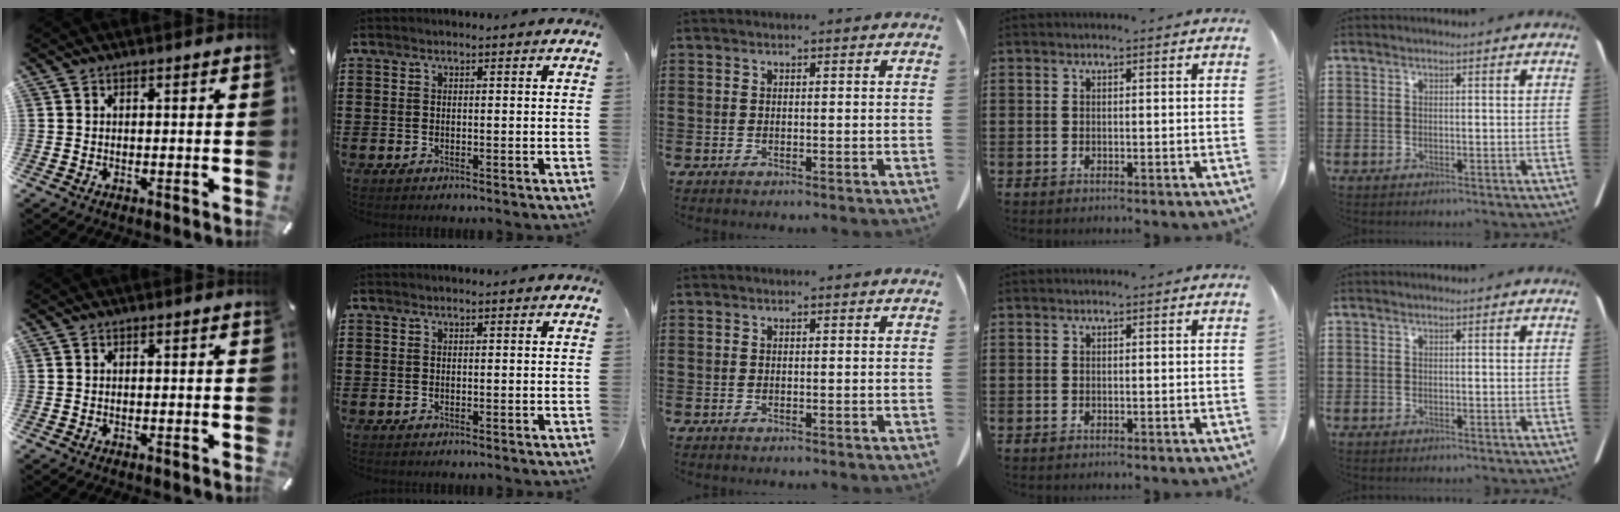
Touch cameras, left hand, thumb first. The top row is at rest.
{}